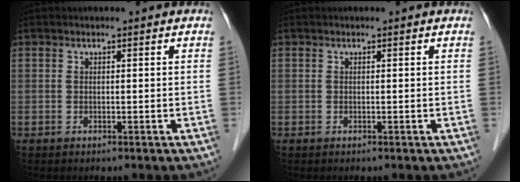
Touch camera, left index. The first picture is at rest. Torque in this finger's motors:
{"motor_torque": [0.00, 0.00, -0.01, 0.00]}